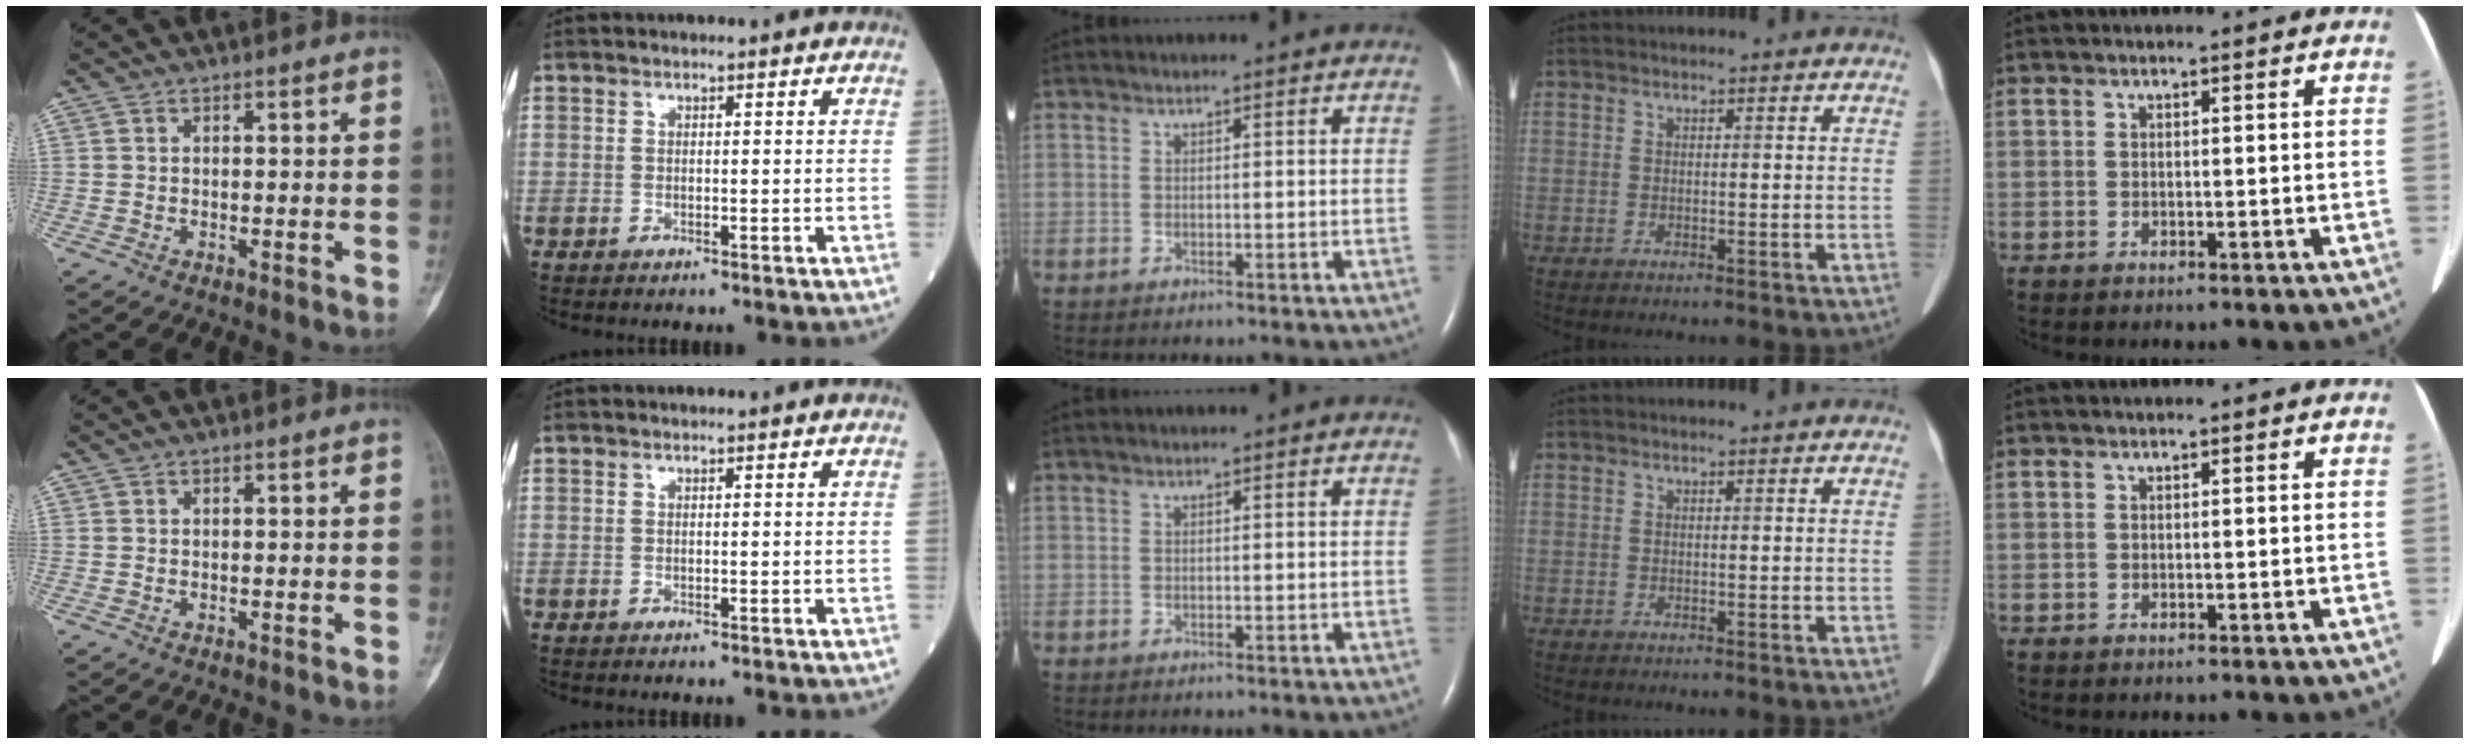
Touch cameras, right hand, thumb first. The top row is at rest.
{}